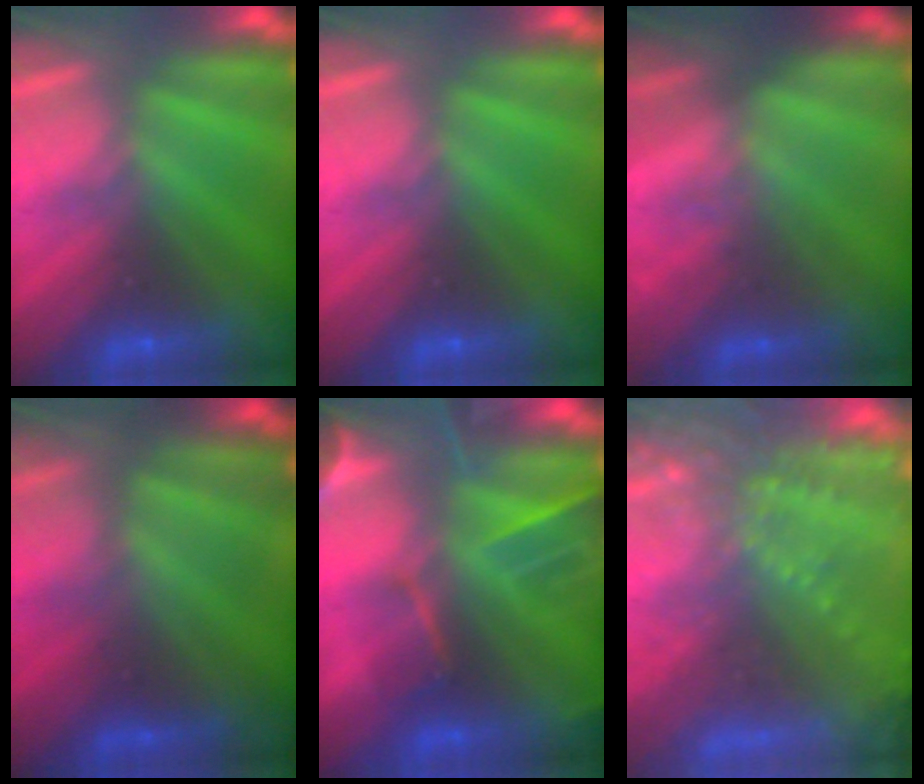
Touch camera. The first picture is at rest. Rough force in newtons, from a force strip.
{"total": 0.0}
{"total": 1.4}
{"total": 4.6}
{"total": 12.7}
{"total": 6.7}